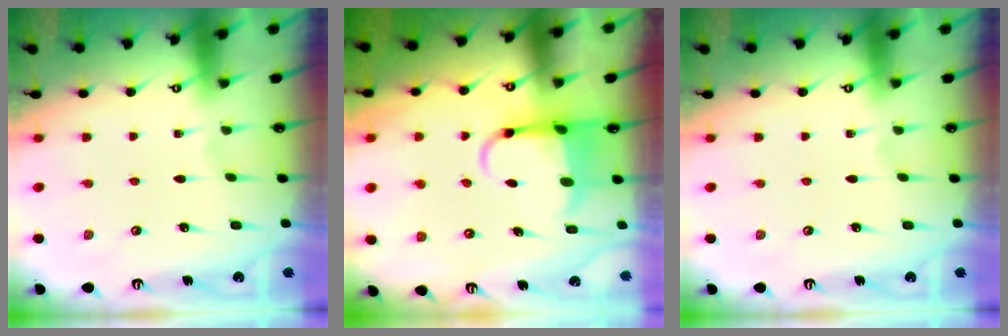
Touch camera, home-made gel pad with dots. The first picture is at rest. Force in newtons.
{"total": 5.7, "press": 5.5, "slide": 1.5}
{"total": 0.0}